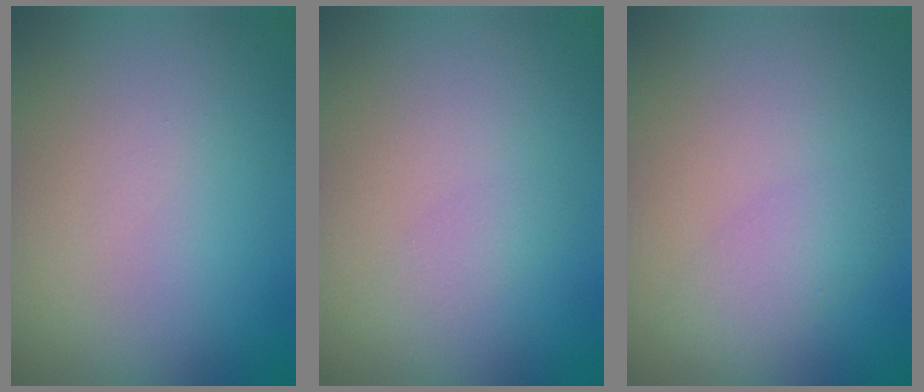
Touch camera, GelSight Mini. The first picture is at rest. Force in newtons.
{"total": 0.9, "press": 0.9, "slide": 0.1}
{"total": 2.1, "press": 2.1, "slide": 0.1}